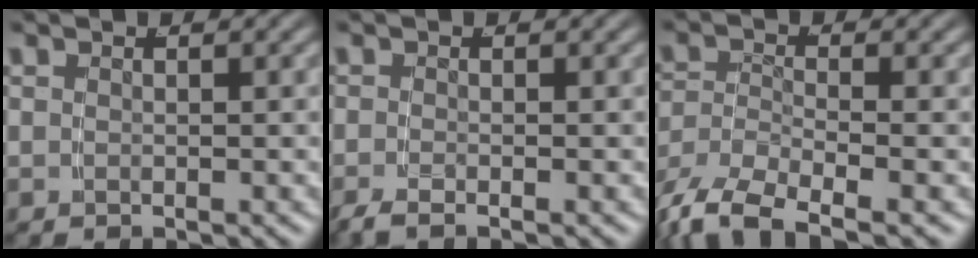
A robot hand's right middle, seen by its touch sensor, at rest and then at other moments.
{"total": 1.5, "force": [-1.3, 0.1, 0.7], "torque": [-0.019, -0.008, -0.020]}
{"total": 7.9, "force": [-5.1, 4.4, 4.1], "torque": [-0.098, -0.032, -0.072]}